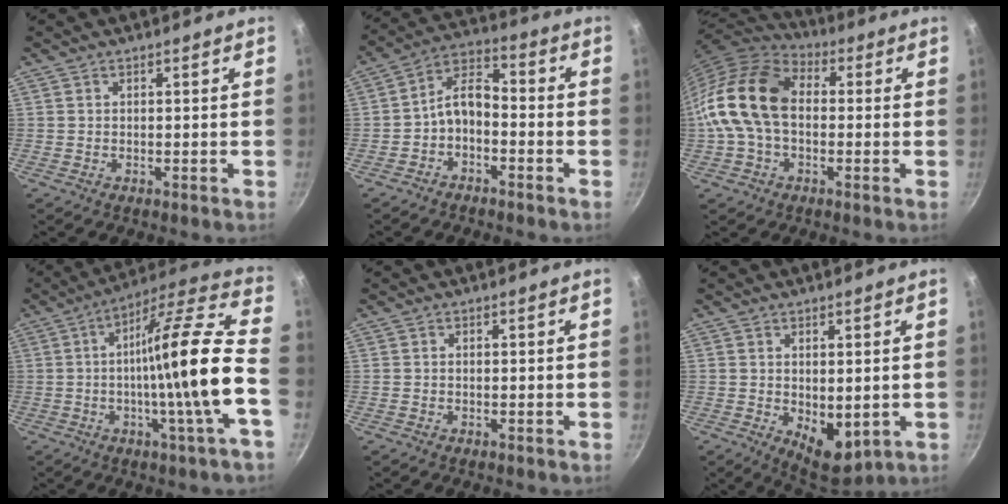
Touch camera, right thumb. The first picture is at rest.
{"total": 7.0, "force": [-2.8, 4.2, 4.9], "torque": [-0.085, 0.055, -0.058]}
{"total": 17.0, "force": [-0.1, 11.6, 12.4], "torque": [-0.220, 0.039, -0.020]}
{"total": 21.5, "force": [-3.1, 2.3, 21.1], "torque": [-0.294, 0.035, -0.055]}
{"total": 0.0}
{"total": 7.5, "force": [-0.4, 4.2, 6.3], "torque": [-0.067, -0.019, 0.008]}